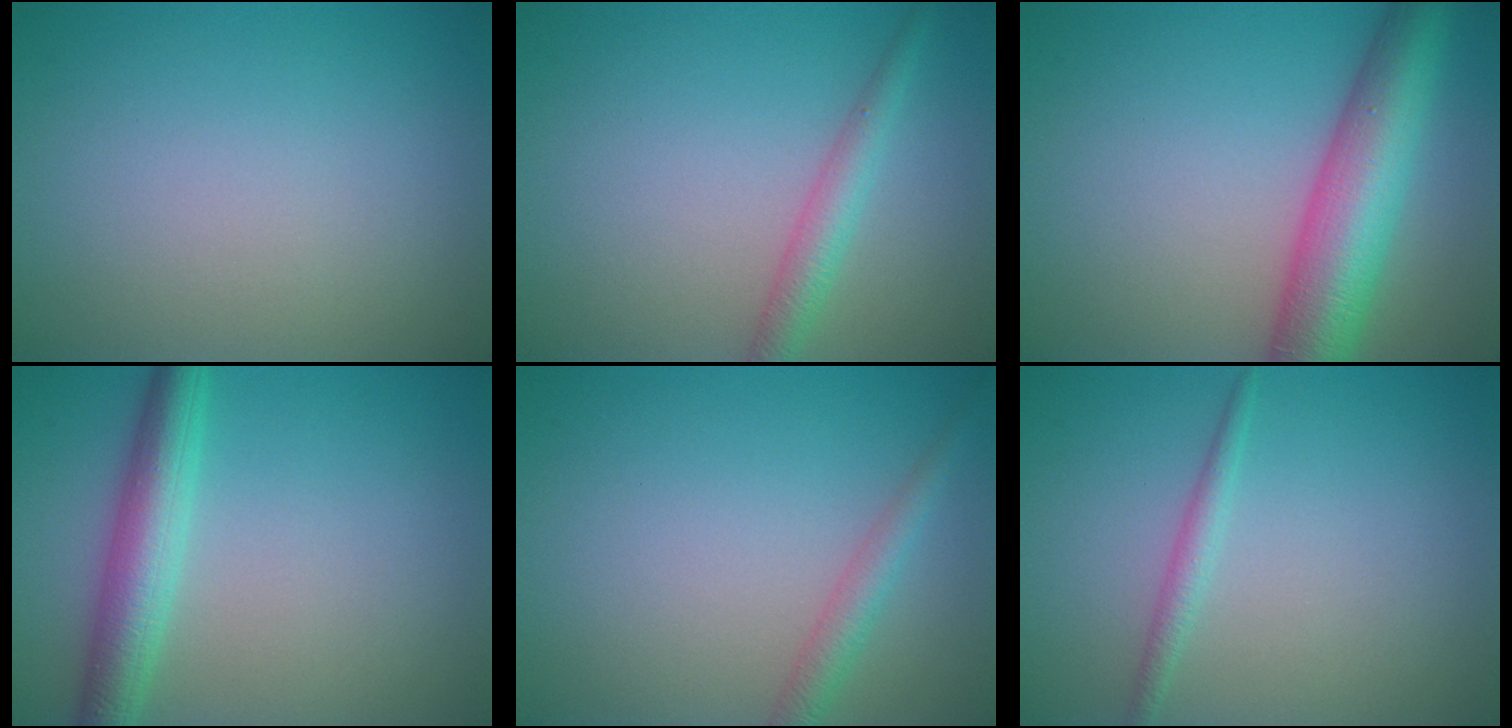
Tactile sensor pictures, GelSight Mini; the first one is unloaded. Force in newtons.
{"total": 2.6, "press": 2.6, "slide": 0.1}
{"total": 8.6, "press": 8.6, "slide": 0.2}
{"total": 4.7, "press": 4.7, "slide": 0.1}
{"total": 2.1, "press": 2.1, "slide": 0.1}
{"total": 1.4, "press": 1.4, "slide": 0.1}